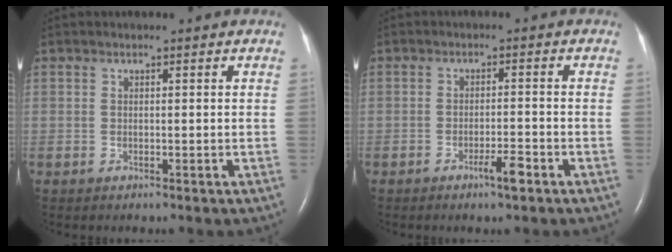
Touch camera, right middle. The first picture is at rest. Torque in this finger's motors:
{"motor_torque": [0.52, -0.49, 0.05, 0.02]}